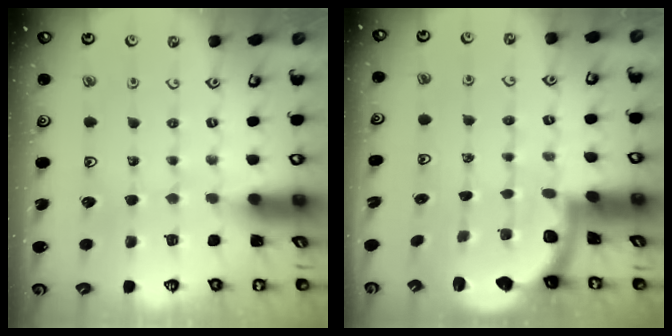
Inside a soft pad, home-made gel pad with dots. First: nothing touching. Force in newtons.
{"total": 2.1, "press": 2.0, "slide": 0.7}